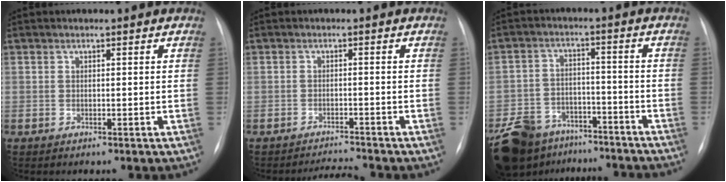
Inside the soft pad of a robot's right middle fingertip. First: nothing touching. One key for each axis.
{"total": 3.0, "fx": -2.8, "fy": -1.1, "fz": -0.2, "tx": -0.003, "ty": -0.012, "tz": -0.042}
{"total": 17.5, "fx": -13.9, "fy": 8.4, "fz": 6.5, "tx": -0.153, "ty": 0.006, "tz": -0.206}